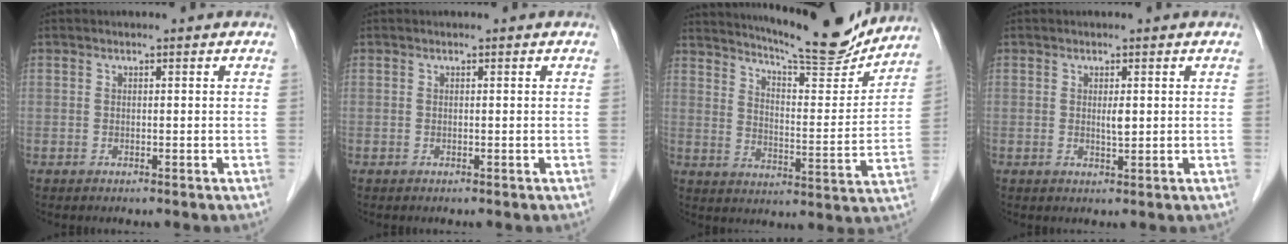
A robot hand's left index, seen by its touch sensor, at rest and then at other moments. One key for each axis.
{"total": 0.0}
{"total": 17.8, "fx": 16.5, "fy": 1.4, "fz": 6.7, "tx": -0.110, "ty": -0.034, "tz": 0.229}
{"total": 1.5, "fx": 0.3, "fy": 0.3, "fz": 1.4, "tx": -0.026, "ty": -0.001, "tz": 0.006}